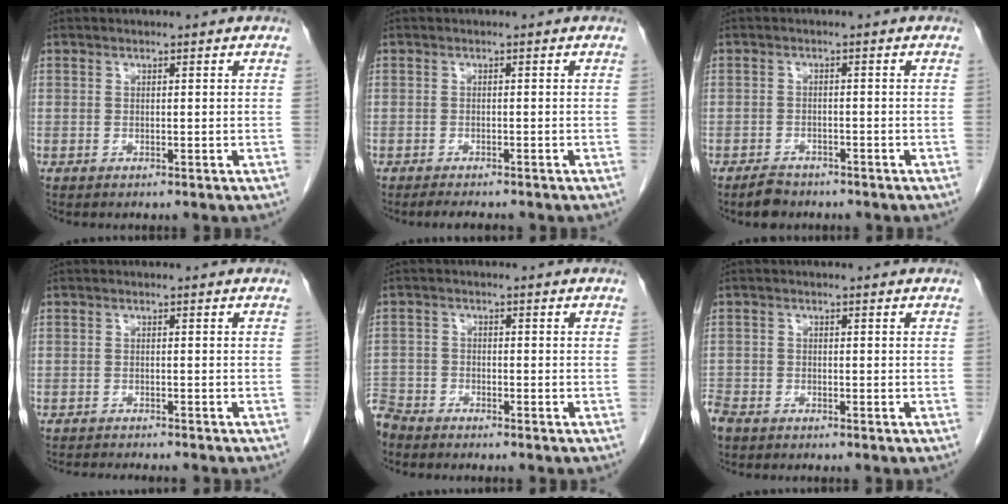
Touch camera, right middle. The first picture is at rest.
{"total": 3.1, "force": [-2.7, 0.6, 1.4], "torque": [-0.022, -0.007, -0.038]}
{"total": 3.9, "force": [-2.8, 2.4, 1.5], "torque": [-0.030, 0.000, -0.038]}
{"total": 7.6, "force": [-7.0, 0.8, 2.9], "torque": [-0.033, -0.011, -0.097]}
{"total": 4.7, "force": [-4.5, 1.4, 0.3], "torque": [-0.004, -0.010, -0.092]}
{"total": 3.2, "force": [-2.6, 1.5, 1.0], "torque": [-0.029, -0.003, -0.053]}